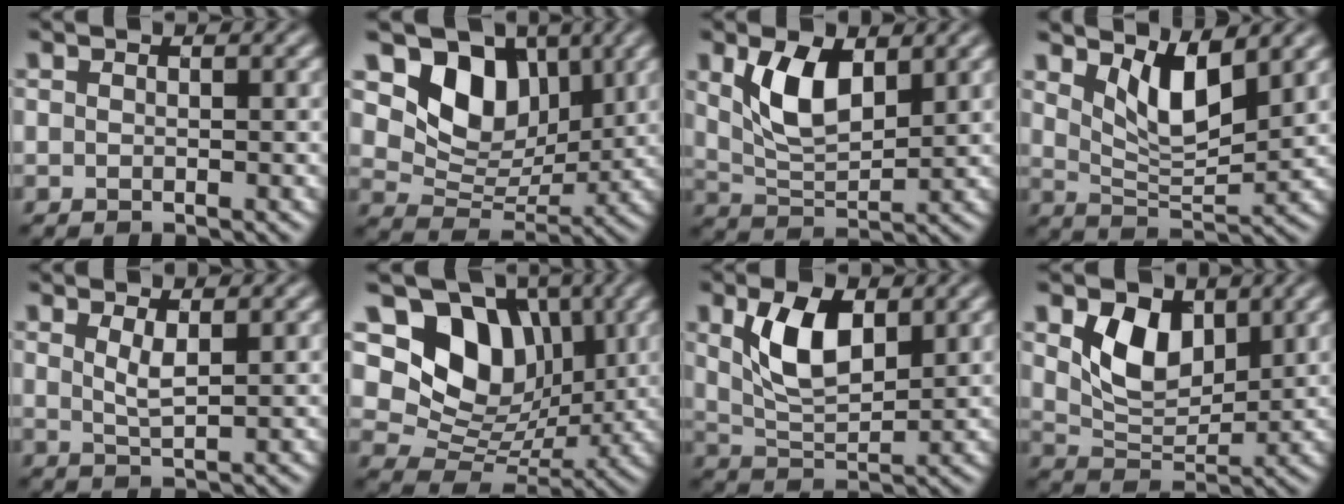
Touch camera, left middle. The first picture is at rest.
{"total": 6.7, "force": [3.0, 4.8, 3.7], "torque": [-0.065, -0.016, 0.051]}
{"total": 5.3, "force": [1.9, 2.6, 4.1], "torque": [-0.096, -0.003, 0.040]}
{"total": 5.0, "force": [2.5, 1.8, 4.0], "torque": [-0.084, -0.015, 0.049]}
{"total": 1.8, "force": [0.6, 0.4, 1.6], "torque": [-0.039, -0.007, 0.018]}
{"total": 8.8, "force": [2.9, 6.8, 4.8], "torque": [-0.087, -0.017, 0.048]}
{"total": 5.6, "force": [1.8, 2.8, 4.5], "torque": [-0.103, -0.001, 0.038]}
{"total": 5.2, "force": [2.0, 3.3, 3.5], "torque": [-0.080, -0.010, 0.039]}